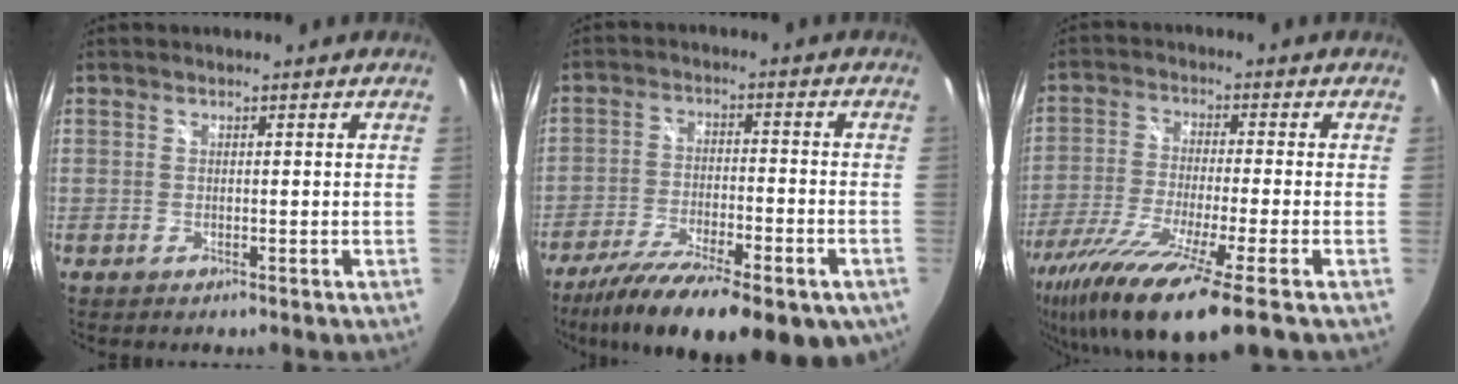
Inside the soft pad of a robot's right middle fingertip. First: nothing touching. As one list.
[{"total": 22.1, "force": [-15.2, 7.3, 14.4], "torque": [-0.257, -0.051, -0.227]}, {"total": 17.8, "force": [-12.2, 0.9, 12.9], "torque": [-0.264, -0.066, -0.216]}]